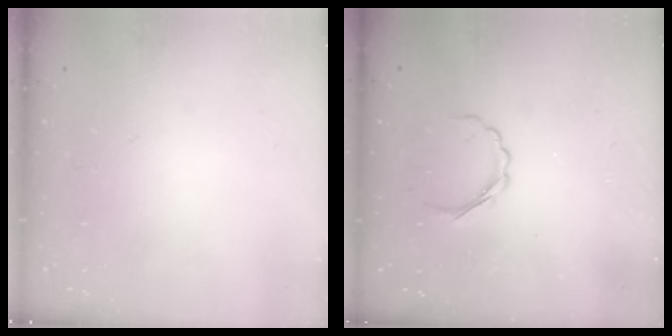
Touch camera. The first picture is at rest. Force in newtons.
{"total": 4.4, "press": 4.2, "slide": 1.1}